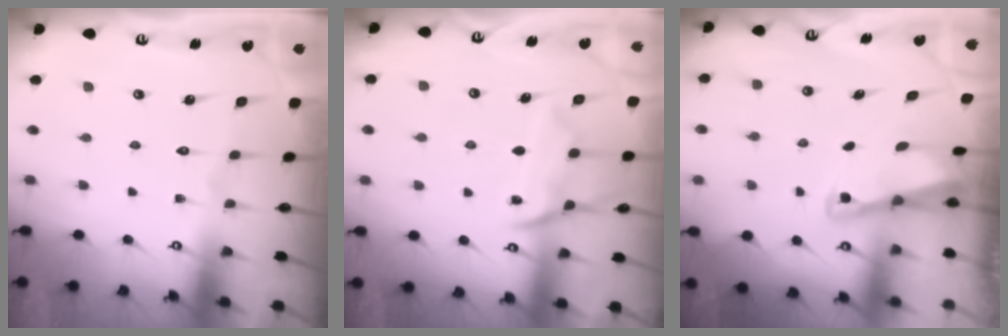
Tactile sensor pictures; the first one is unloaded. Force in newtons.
{"total": 11.1, "press": 11.0, "slide": 1.3}
{"total": 2.1, "press": 2.1, "slide": 0.4}